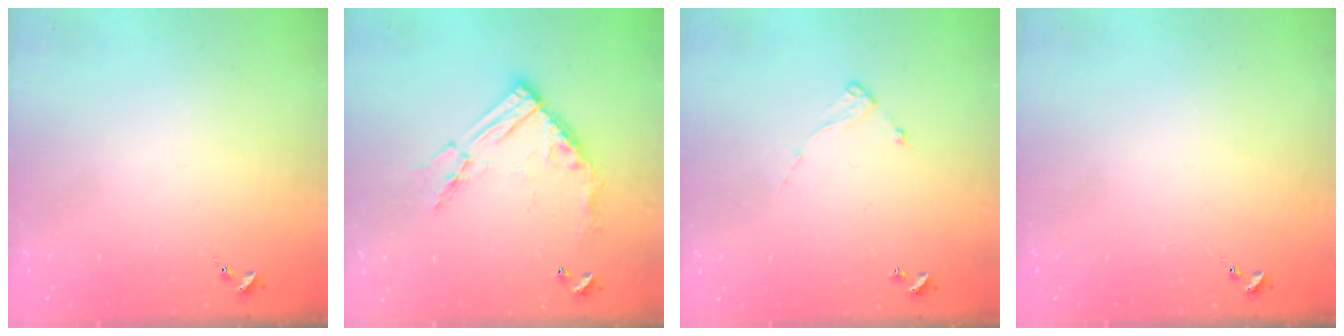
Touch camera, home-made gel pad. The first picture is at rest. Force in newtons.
{"total": 15.2, "press": 15.1, "slide": 1.7}
{"total": 6.4, "press": 6.4, "slide": 0.4}
{"total": 0.0}